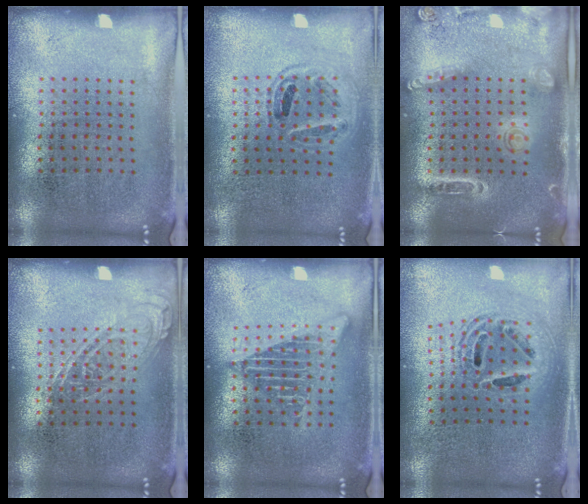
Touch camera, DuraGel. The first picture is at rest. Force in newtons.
{"total": 0.9, "press": 0.9, "slide": 0.4}
{"total": 1.5, "press": 1.5, "slide": 0.4}
{"total": 1.0, "press": 1.0, "slide": 0.2}
{"total": 2.4, "press": 2.4, "slide": 0.2}
{"total": 1.8, "press": 1.5, "slide": 1.1}